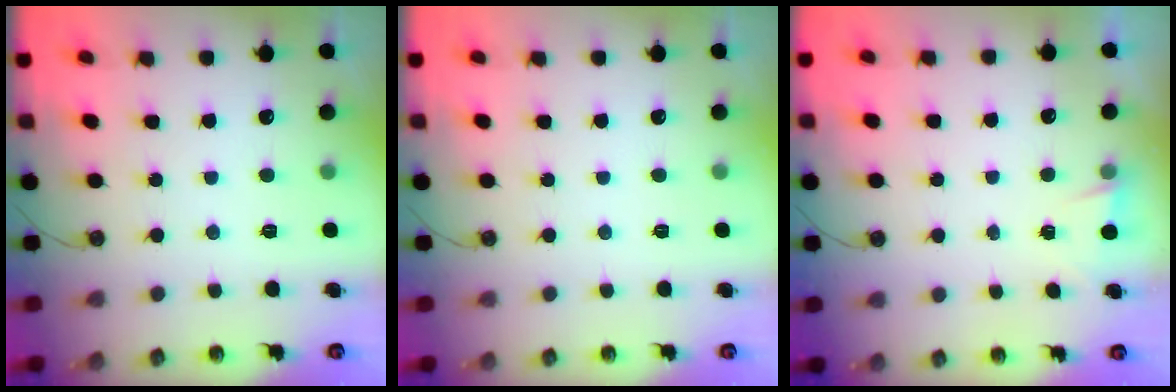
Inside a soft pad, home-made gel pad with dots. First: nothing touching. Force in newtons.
{"total": 0.0}
{"total": 1.5, "press": 0.9, "slide": 1.2}